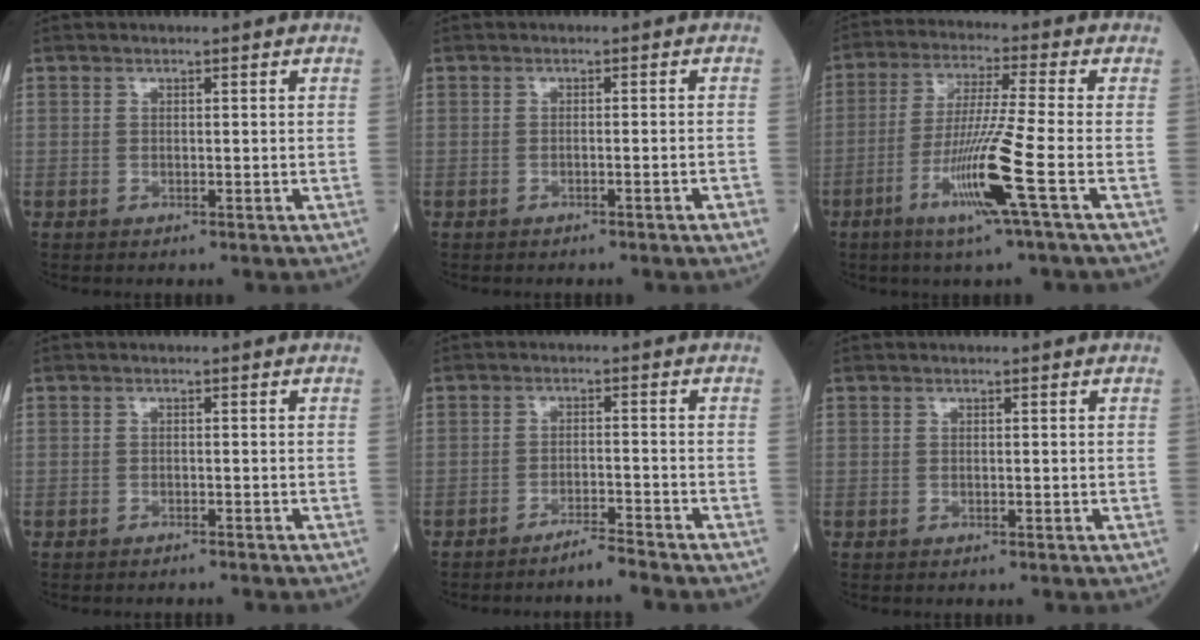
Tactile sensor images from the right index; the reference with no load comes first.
{"total": 1.9, "force": [-1.3, -0.5, 1.4], "torque": [-0.025, 0.004, -0.014]}
{"total": 11.1, "force": [-4.3, -2.0, 10.0], "torque": [-0.196, -0.021, -0.084]}
{"total": 2.1, "force": [-2.0, -0.1, 0.6], "torque": [-0.010, -0.001, -0.022]}
{"total": 3.2, "force": [-3.0, -0.9, 0.9], "torque": [-0.016, -0.012, -0.053]}
{"total": 0.0}